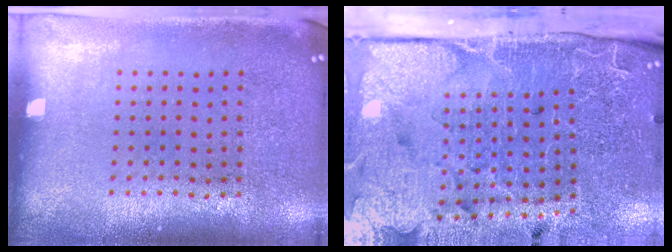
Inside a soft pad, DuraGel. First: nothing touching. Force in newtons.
{"total": 4.8, "press": 3.9, "slide": 2.8}